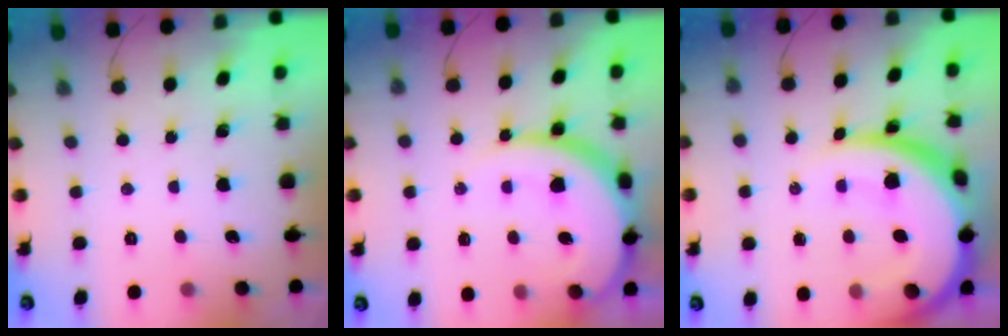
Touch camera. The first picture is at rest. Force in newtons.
{"total": 13.6, "press": 13.5, "slide": 1.6}
{"total": 21.9, "press": 21.9, "slide": 1.6}